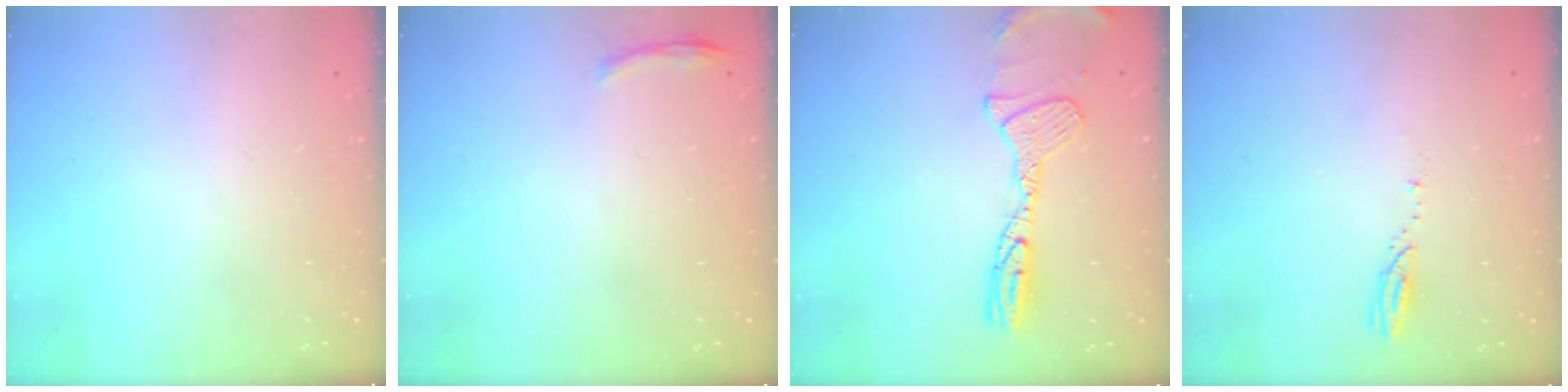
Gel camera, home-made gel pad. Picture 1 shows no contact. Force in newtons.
{"total": 4.8, "press": 4.7, "slide": 1.0}
{"total": 12.6, "press": 12.5, "slide": 1.4}
{"total": 2.9, "press": 2.9, "slide": 0.2}